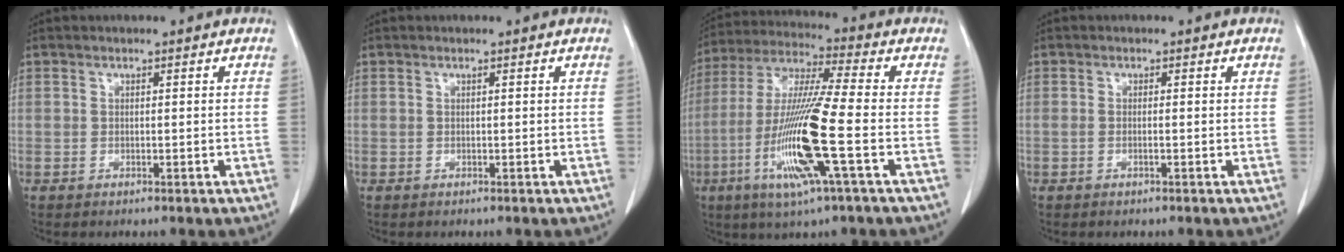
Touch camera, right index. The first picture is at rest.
{"total": 0.0}
{"total": 15.8, "force": [-4.7, -0.2, 15.1], "torque": [-0.315, -0.018, -0.096]}
{"total": 0.6, "force": [-0.2, -0.1, 0.5], "torque": [-0.011, 0.000, -0.003]}